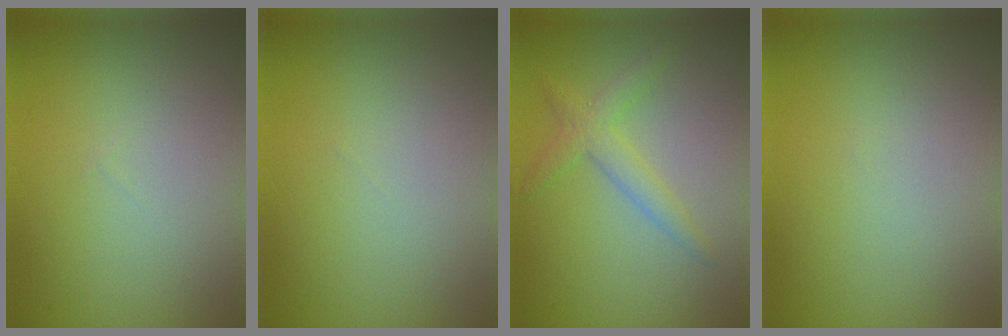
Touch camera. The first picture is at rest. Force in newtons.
{"total": 0.0}
{"total": 2.5, "press": 2.5, "slide": 0.1}
{"total": 0.0}